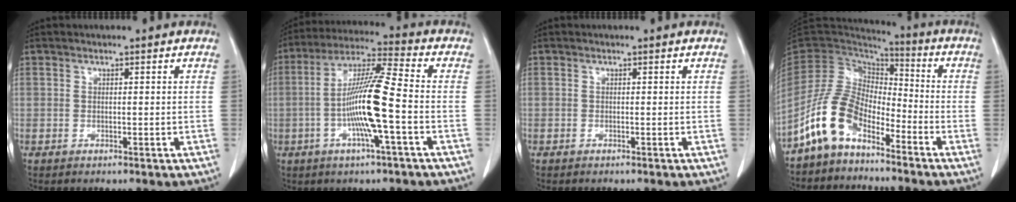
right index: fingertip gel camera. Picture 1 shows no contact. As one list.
[{"total": 12.6, "force": [-2.6, 0.1, 12.3], "torque": [-0.236, 0.004, -0.056]}, {"total": 0.0}, {"total": 10.3, "force": [-6.9, 5.2, 5.7], "torque": [-0.125, 0.024, -0.144]}]